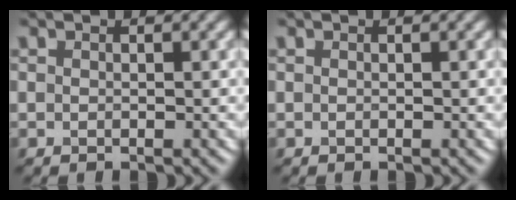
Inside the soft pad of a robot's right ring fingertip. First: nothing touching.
{"total": 0.0}